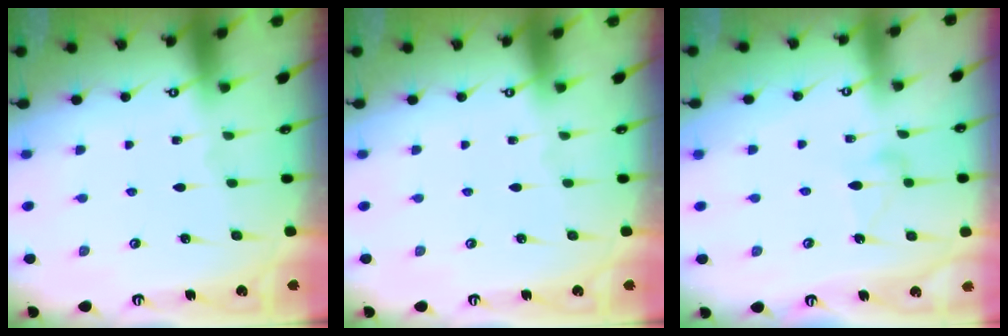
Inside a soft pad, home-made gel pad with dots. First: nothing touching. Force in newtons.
{"total": 0.0}
{"total": 8.7, "press": 8.7, "slide": 0.2}